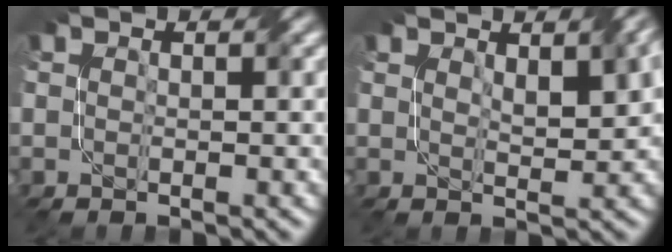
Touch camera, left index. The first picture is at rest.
{"total": 3.6, "force": [1.9, 1.0, 2.9], "torque": [-0.047, 0.003, 0.034]}